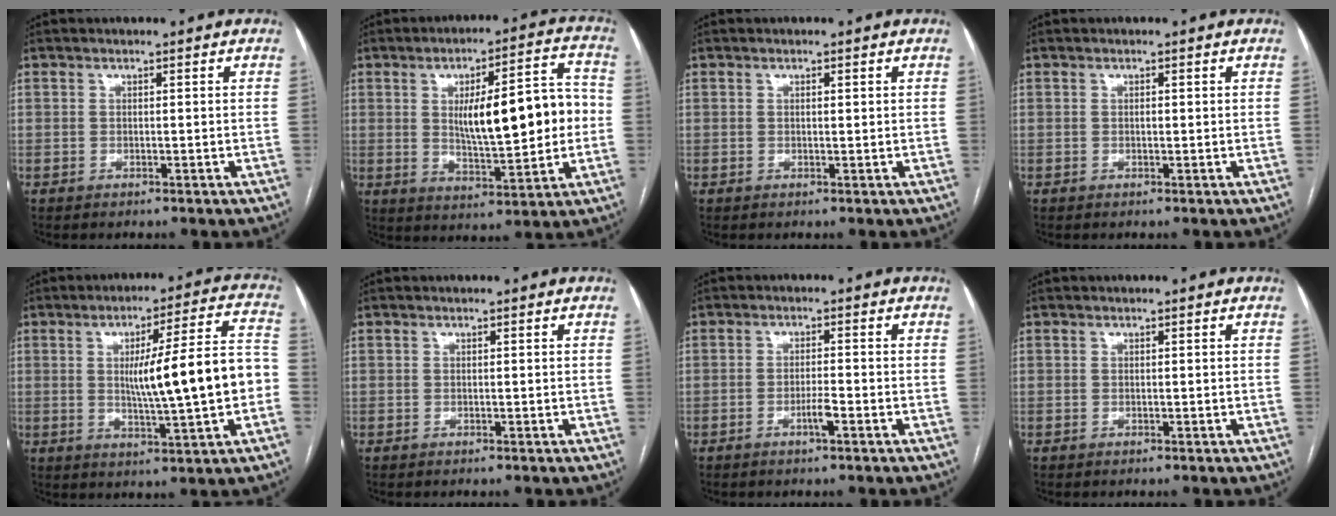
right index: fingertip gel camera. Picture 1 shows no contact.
{"total": 15.1, "force": [0.7, 3.7, 14.6], "torque": [-0.217, 0.021, 0.018]}
{"total": 0.7, "force": [0.2, 0.1, 0.6], "torque": [-0.014, 0.001, 0.003]}
{"total": 0.5, "force": [0.0, 0.2, 0.5], "torque": [-0.010, 0.000, 0.000]}
{"total": 14.8, "force": [-0.9, 0.8, 14.7], "torque": [-0.218, 0.018, -0.010]}
{"total": 0.0}
{"total": 2.5, "force": [-1.3, 0.1, 2.2], "torque": [-0.040, -0.001, -0.024]}
{"total": 0.0}